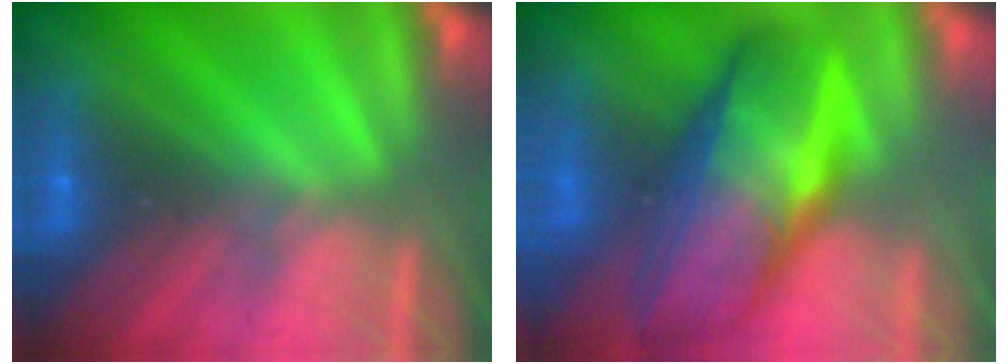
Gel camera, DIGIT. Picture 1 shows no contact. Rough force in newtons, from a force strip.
{"total": 7.7}